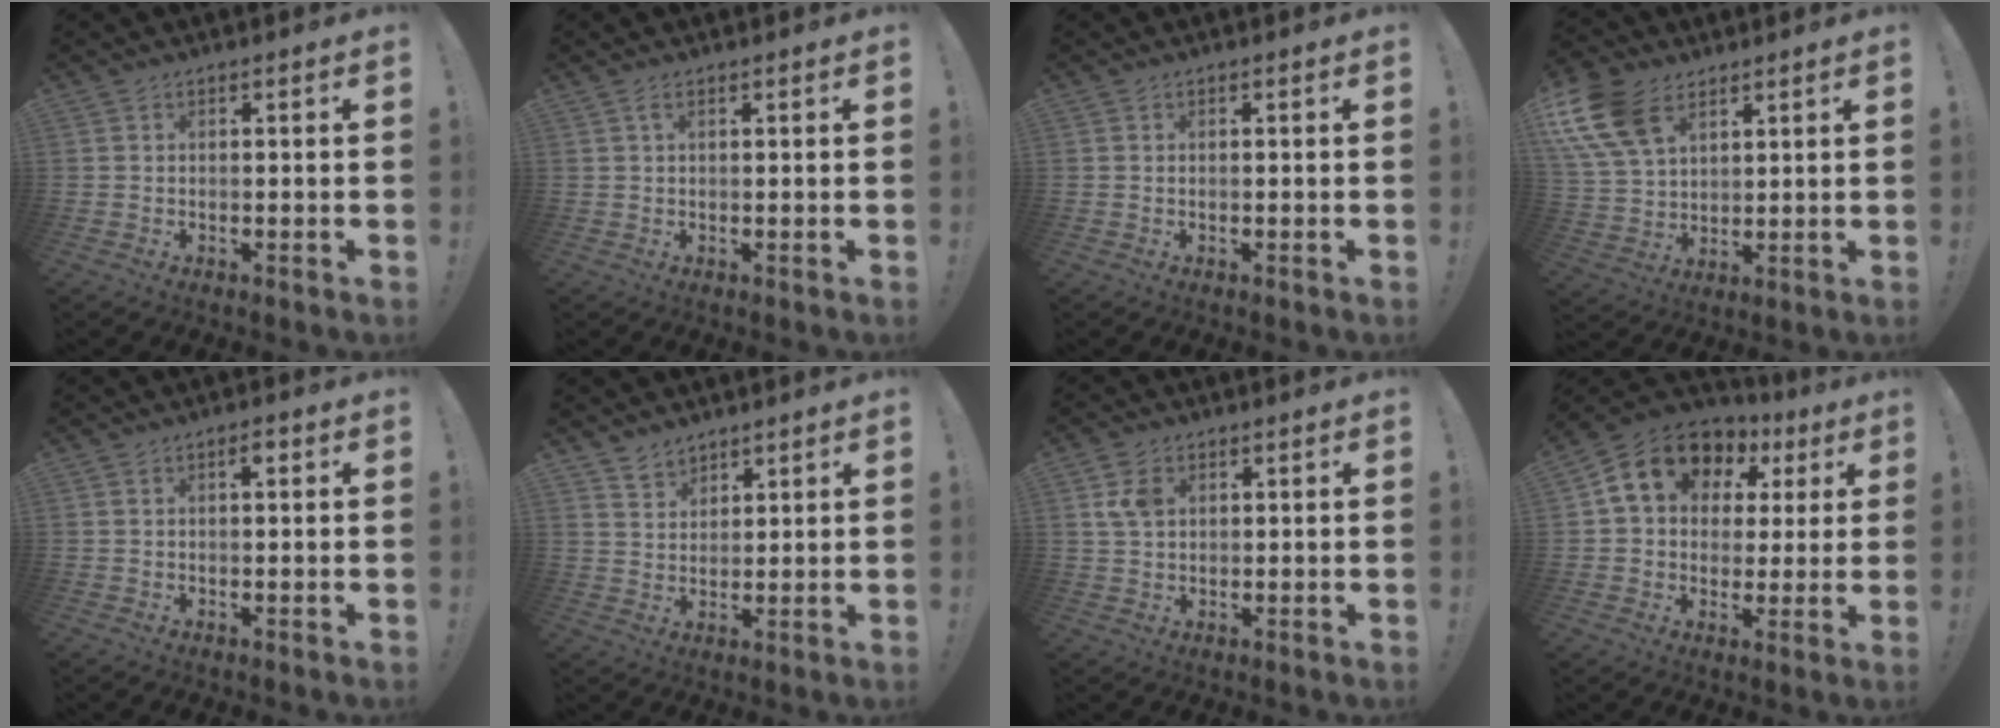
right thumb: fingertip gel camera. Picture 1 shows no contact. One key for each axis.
{"total": 1.4, "fx": 0.6, "fy": 0.5, "fz": 1.1, "tx": -0.025, "ty": 0.002, "tz": 0.011}
{"total": 0.0}
{"total": 15.0, "fx": 7.9, "fy": 9.5, "fz": 8.6, "tx": -0.179, "ty": -0.033, "tz": 0.152}
{"total": 1.6, "fx": 0.6, "fy": 0.5, "fz": 1.4, "tx": -0.018, "ty": 0.000, "tz": 0.006}
{"total": 4.9, "fx": 4.3, "fy": 2.4, "fz": 0.2, "tx": -0.007, "ty": -0.033, "tz": 0.082}
{"total": 5.8, "fx": 1.8, "fy": 4.1, "fz": 3.7, "tx": -0.062, "ty": 0.008, "tz": 0.037}
{"total": 14.9, "fx": 6.9, "fy": 11.0, "fz": 7.3, "tx": -0.115, "ty": -0.028, "tz": 0.134}